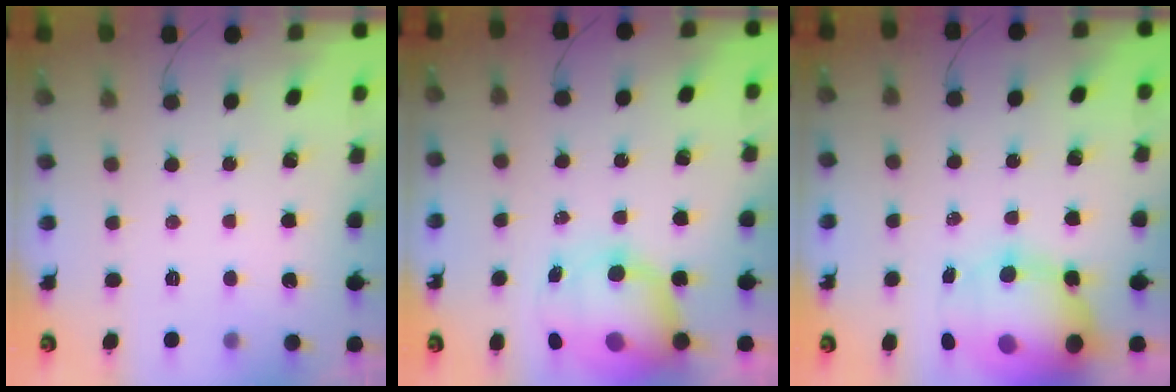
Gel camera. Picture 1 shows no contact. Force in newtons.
{"total": 13.2, "press": 12.8, "slide": 3.4}
{"total": 18.0, "press": 16.0, "slide": 8.2}